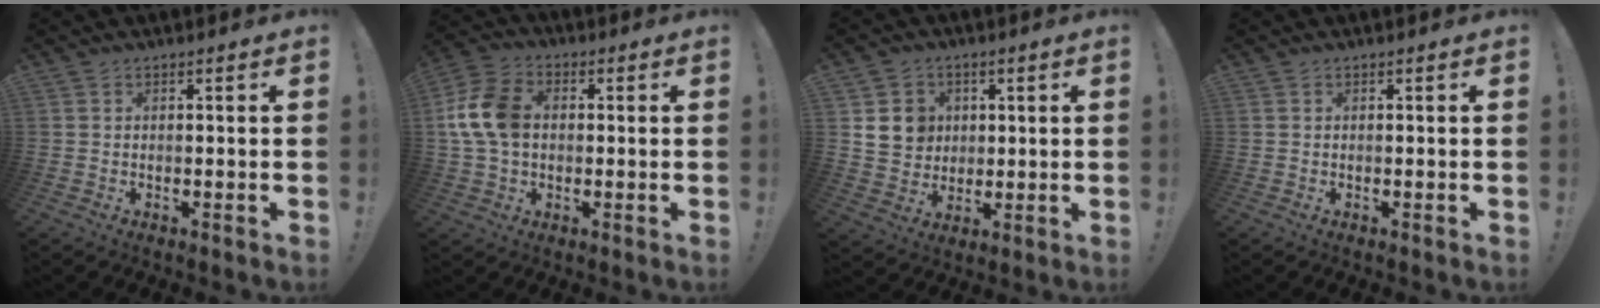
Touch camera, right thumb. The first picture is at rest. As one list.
[{"total": 13.9, "force": [1.1, 10.0, 9.7], "torque": [-0.185, 0.012, 0.023]}, {"total": 9.9, "force": [2.9, 8.9, 3.2], "torque": [-0.043, -0.006, 0.065]}, {"total": 0.0}]